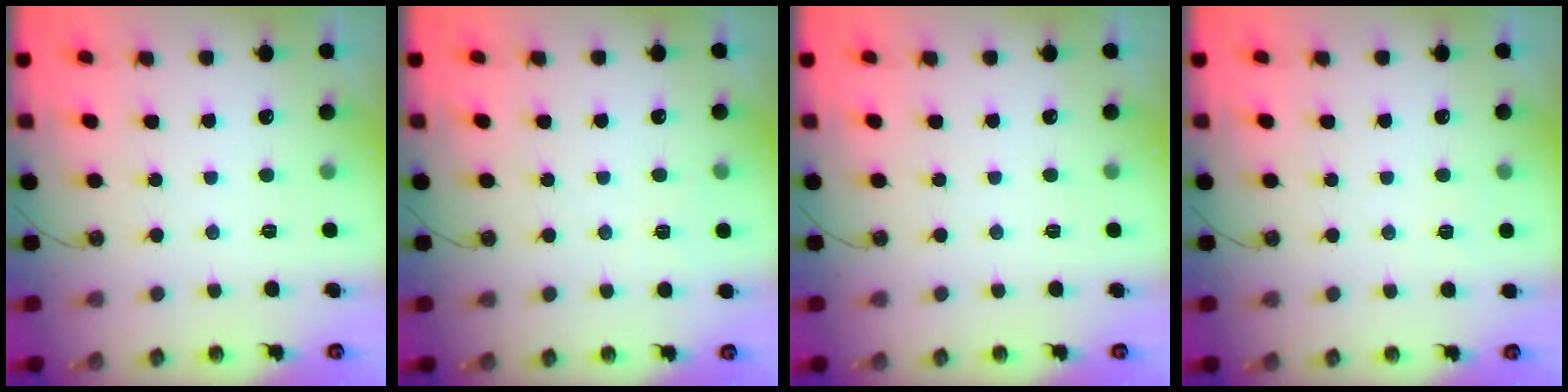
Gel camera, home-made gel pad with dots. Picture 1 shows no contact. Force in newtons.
{"total": 3.7, "press": 2.6, "slide": 2.6}
{"total": 0.0}
{"total": 2.7, "press": 2.7, "slide": 0.5}